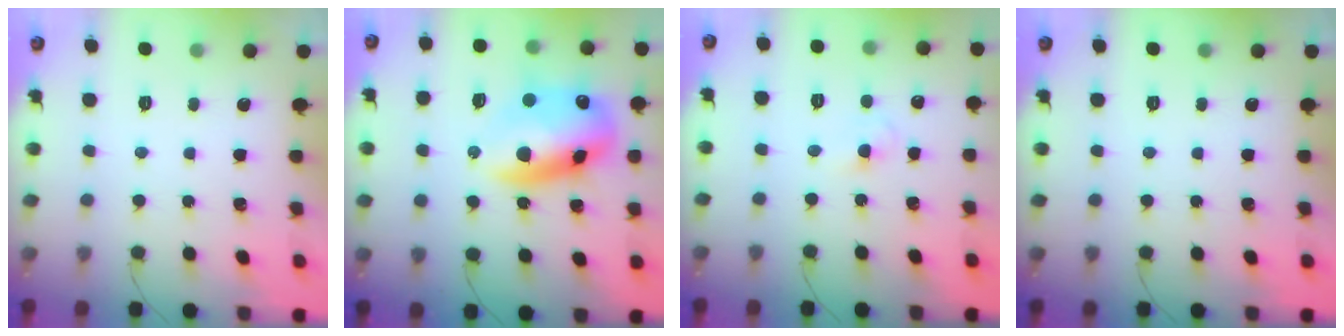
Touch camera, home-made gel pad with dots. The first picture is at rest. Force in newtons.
{"total": 15.5, "press": 15.1, "slide": 3.5}
{"total": 2.2, "press": 2.0, "slide": 0.9}
{"total": 0.0}